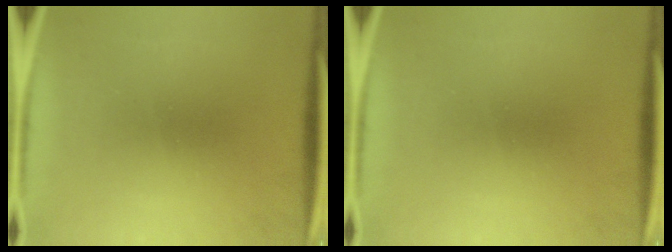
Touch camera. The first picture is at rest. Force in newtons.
{"total": 0.0}